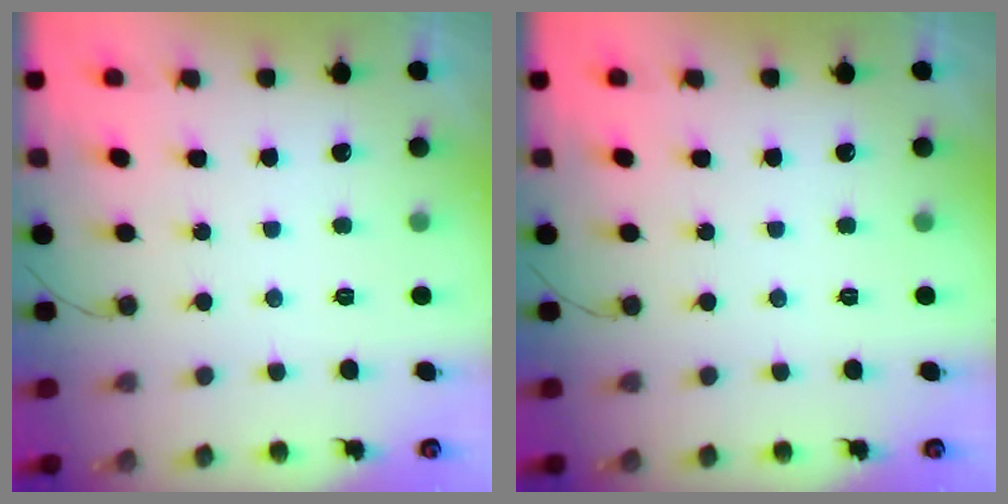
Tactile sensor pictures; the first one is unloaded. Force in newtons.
{"total": 0.0}